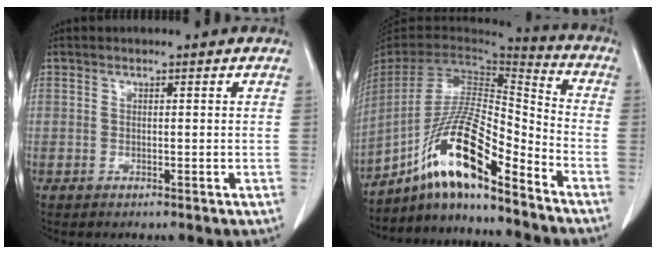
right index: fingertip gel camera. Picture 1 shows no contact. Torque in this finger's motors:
{"motor_torque": [1.64, -0.50, 0.90, 0.21]}